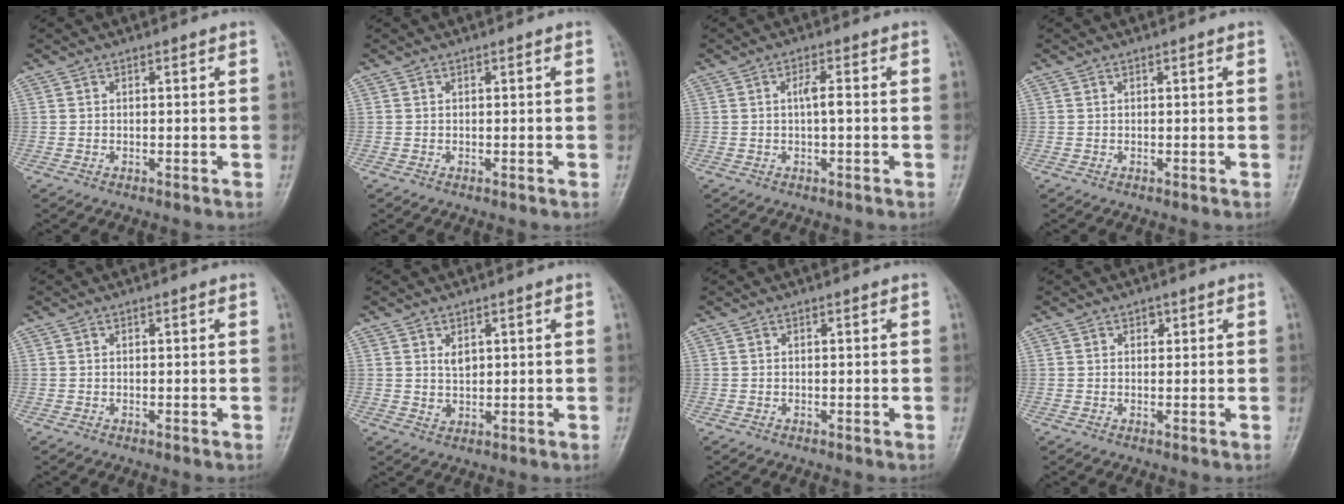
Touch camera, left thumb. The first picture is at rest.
{"total": 0.0}
{"total": 2.4, "force": [0.0, 0.6, 2.3], "torque": [-0.044, 0.006, -0.002]}
{"total": 0.0}
{"total": 0.0}
{"total": 2.6, "force": [1.0, 1.7, 1.6], "torque": [-0.018, -0.010, 0.023]}
{"total": 0.0}
{"total": 1.0, "force": [0.5, 0.8, 0.4], "torque": [0.006, -0.001, 0.005]}